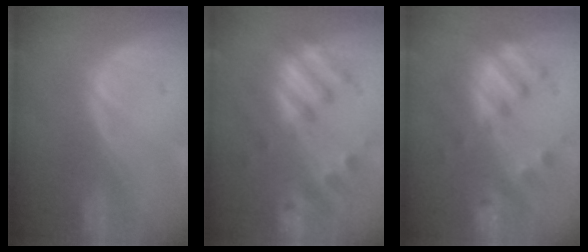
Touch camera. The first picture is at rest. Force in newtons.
{"total": 7.6, "press": 7.5, "slide": 1.4}
{"total": 7.2, "press": 6.8, "slide": 2.3}